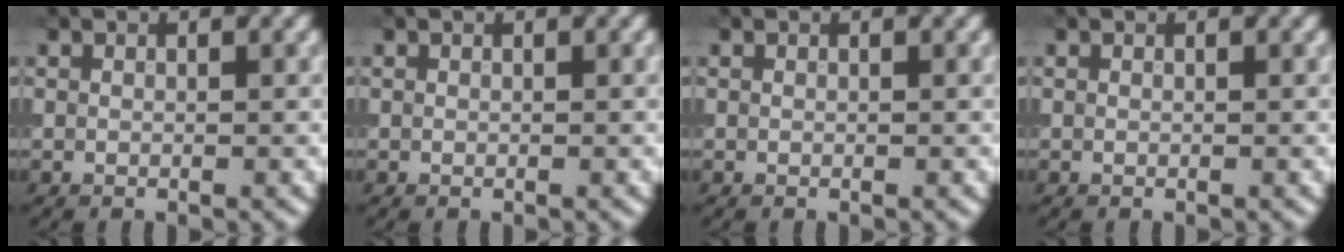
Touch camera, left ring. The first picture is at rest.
{"total": 0.0}
{"total": 0.0}
{"total": 0.0}